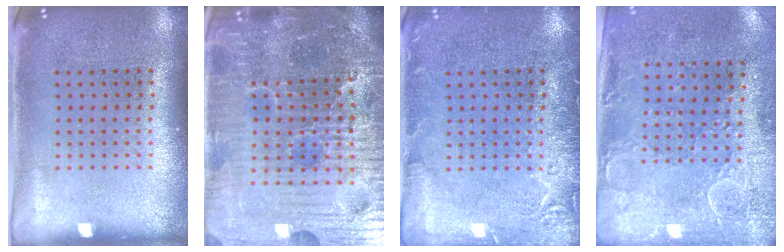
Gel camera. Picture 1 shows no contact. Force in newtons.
{"total": 7.1, "press": 6.4, "slide": 3.2}
{"total": 2.7, "press": 2.7, "slide": 0.5}
{"total": 3.0, "press": 2.3, "slide": 1.9}